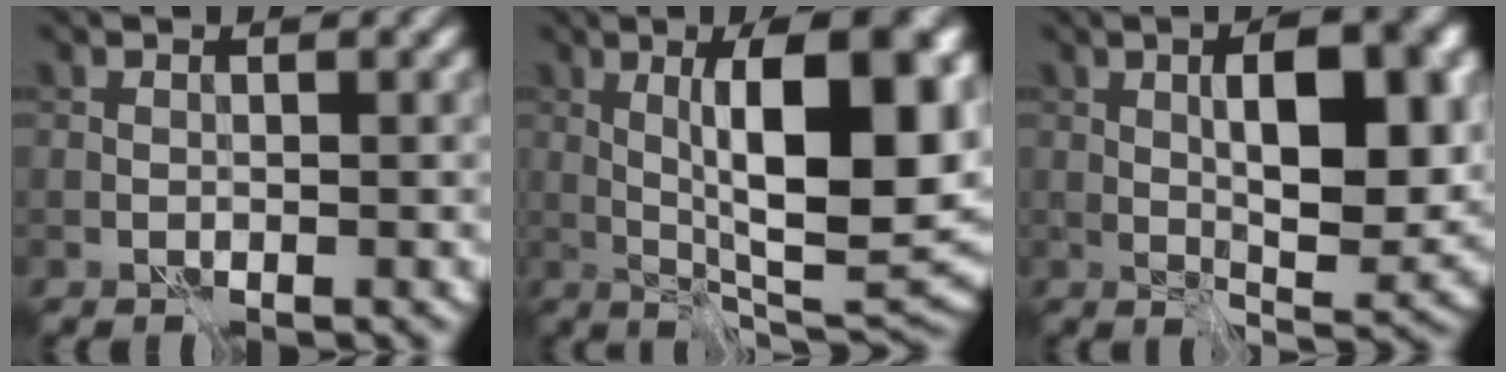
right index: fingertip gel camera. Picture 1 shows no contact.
{"total": 13.5, "force": [1.8, 4.0, 12.7], "torque": [-0.181, 0.004, 0.029]}
{"total": 8.6, "force": [1.5, 3.0, 7.9], "torque": [-0.114, 0.002, 0.025]}